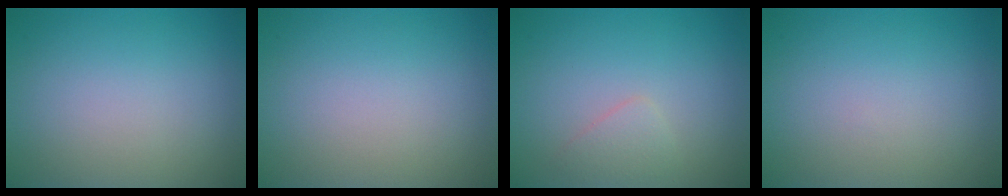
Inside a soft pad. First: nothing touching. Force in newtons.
{"total": 0.0}
{"total": 1.4, "press": 1.4, "slide": 0.0}
{"total": 0.0}